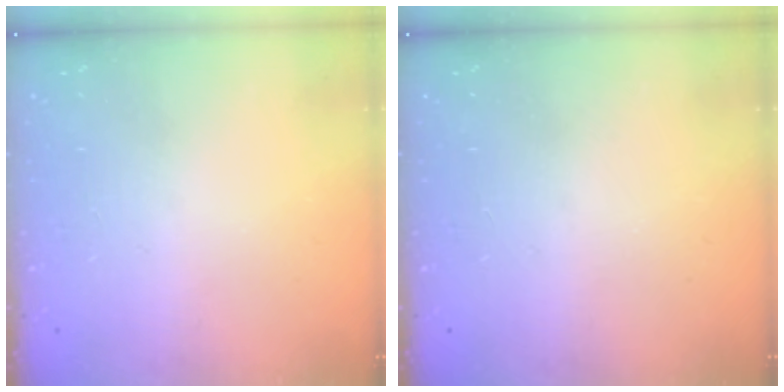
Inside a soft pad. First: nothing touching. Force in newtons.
{"total": 0.0}